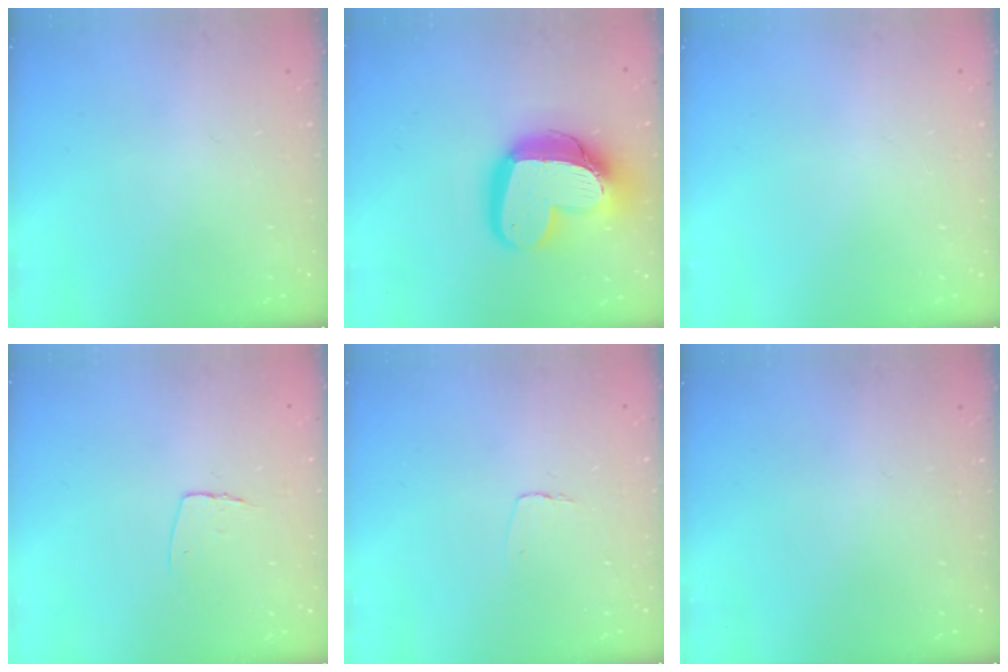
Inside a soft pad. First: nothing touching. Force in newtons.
{"total": 21.9, "press": 21.8, "slide": 2.2}
{"total": 0.0}
{"total": 5.0, "press": 5.0, "slide": 0.3}
{"total": 3.4, "press": 3.4, "slide": 0.3}
{"total": 0.0}